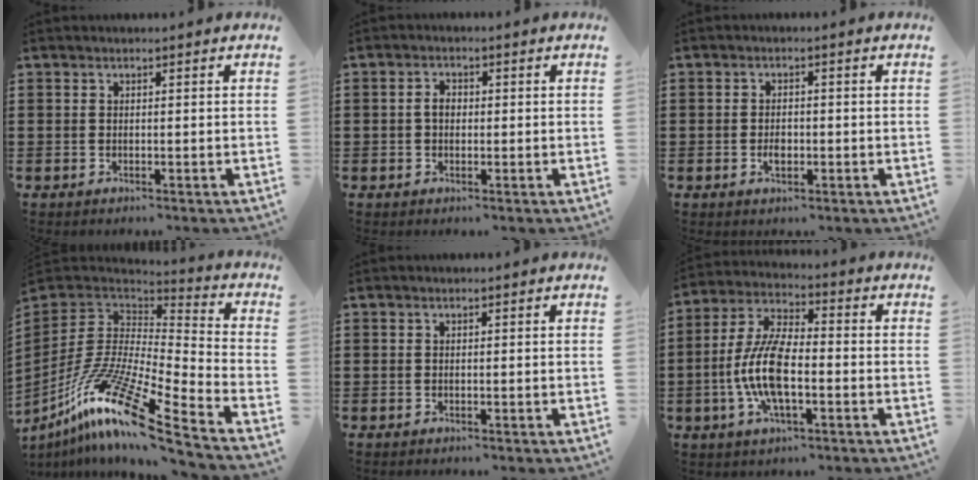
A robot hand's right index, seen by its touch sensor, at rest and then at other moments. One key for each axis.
{"total": 2.1, "fx": -0.1, "fy": 1.3, "fz": 1.6, "tx": -0.031, "ty": 0.006, "tz": -0.003}
{"total": 2.3, "fx": -0.5, "fy": 1.2, "fz": 1.9, "tx": -0.035, "ty": 0.002, "tz": -0.009}
{"total": 17.2, "fx": -11.0, "fy": 2.2, "fz": 13.1, "tx": -0.278, "ty": 0.007, "tz": -0.213}
{"total": 0.0}
{"total": 10.1, "fx": -2.3, "fy": 3.9, "fz": 9.1, "tx": -0.217, "ty": -0.013, "tz": -0.051}